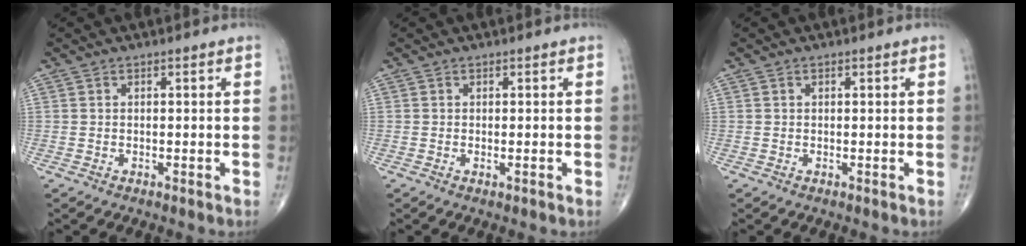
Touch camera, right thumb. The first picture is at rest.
{"total": 0.7, "force": [-0.2, 0.1, 0.7], "torque": [-0.010, -0.002, -0.003]}
{"total": 0.0}